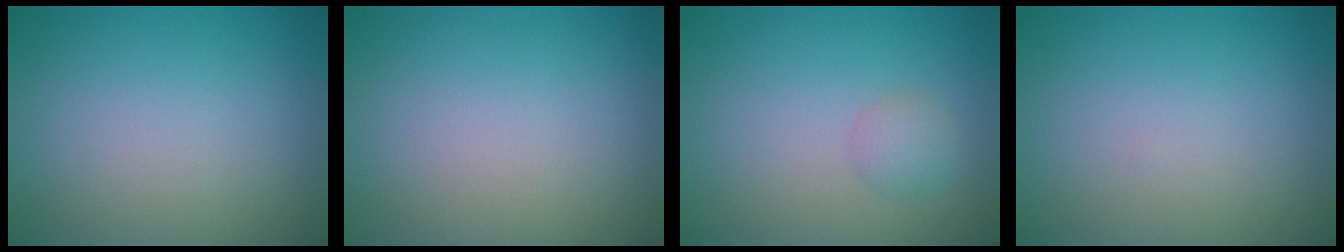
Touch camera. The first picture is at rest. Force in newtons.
{"total": 0.0}
{"total": 1.5, "press": 1.5, "slide": 0.0}
{"total": 0.0}